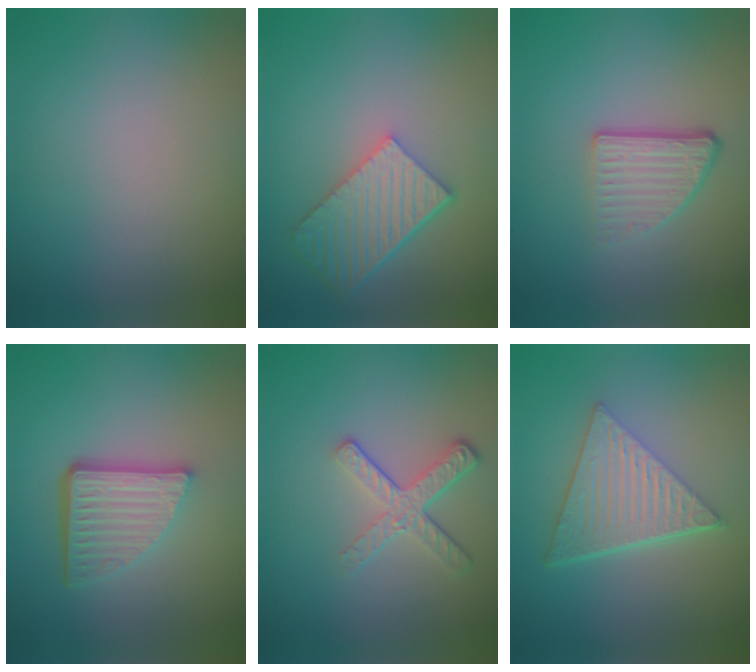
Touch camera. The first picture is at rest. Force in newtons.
{"total": 5.7, "press": 4.3, "slide": 3.7}
{"total": 3.8, "press": 2.4, "slide": 2.9}
{"total": 5.7, "press": 3.8, "slide": 4.2}
{"total": 3.9, "press": 2.7, "slide": 2.8}
{"total": 6.6, "press": 4.5, "slide": 4.8}